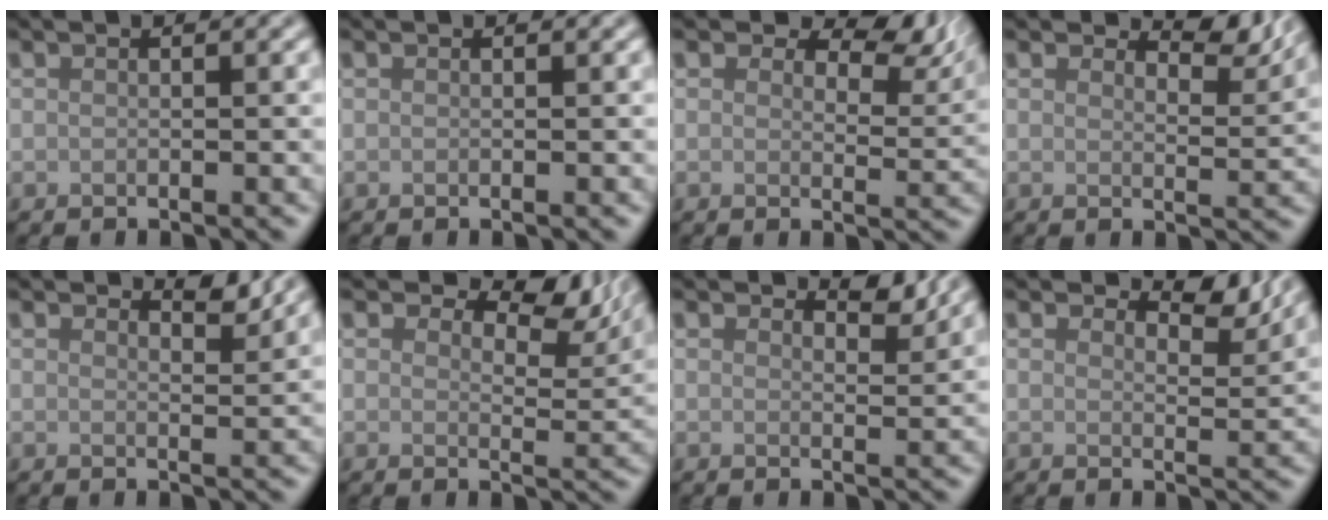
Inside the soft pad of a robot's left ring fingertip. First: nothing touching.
{"total": 0.0}
{"total": 7.1, "force": [4.5, 3.6, 4.2], "torque": [-0.052, 0.000, 0.057]}
{"total": 3.4, "force": [2.8, 1.1, 1.6], "torque": [-0.019, -0.005, 0.037]}
{"total": 1.9, "force": [1.7, 0.2, 0.7], "torque": [-0.008, -0.004, 0.022]}
{"total": 7.0, "force": [4.4, 3.5, 4.2], "torque": [-0.052, -0.001, 0.057]}
{"total": 2.2, "force": [1.9, 0.5, 0.9], "torque": [-0.011, -0.006, 0.025]}
{"total": 3.4, "force": [2.7, 1.1, 1.7], "torque": [-0.022, -0.005, 0.036]}